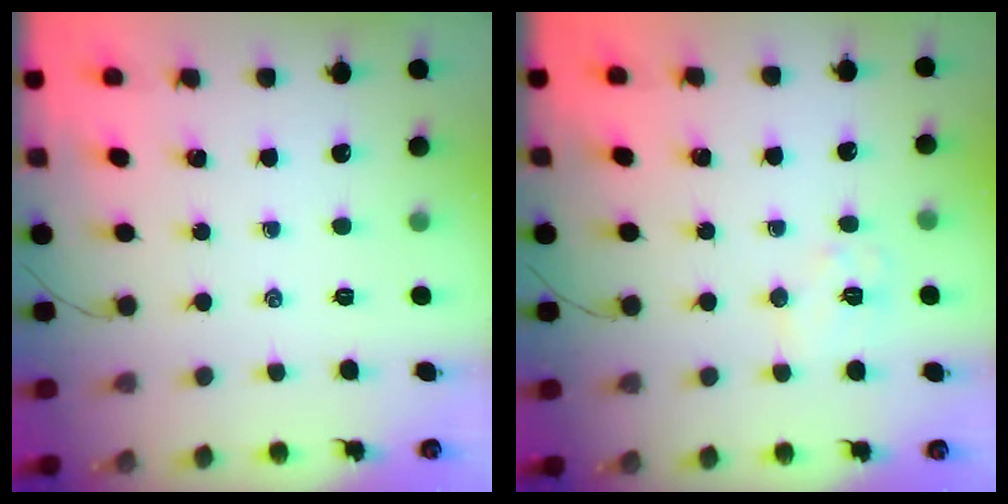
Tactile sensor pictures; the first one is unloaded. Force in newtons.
{"total": 6.8, "press": 6.7, "slide": 1.0}